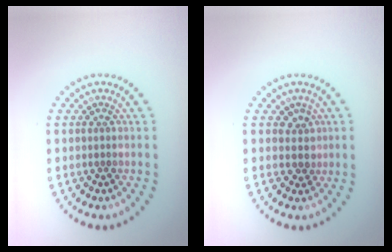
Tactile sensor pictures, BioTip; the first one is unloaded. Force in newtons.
{"total": 1.7, "press": 1.3, "slide": 1.0}